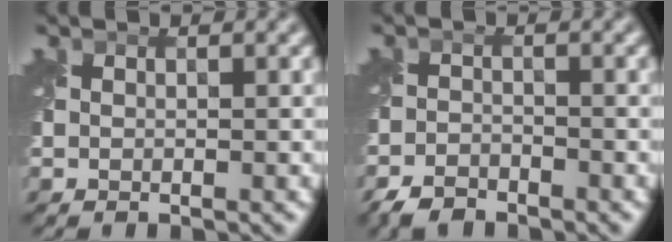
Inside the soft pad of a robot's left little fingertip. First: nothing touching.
{"total": 2.5, "force": [-2.3, 0.8, 0.6], "torque": [-0.012, -0.004, -0.054]}